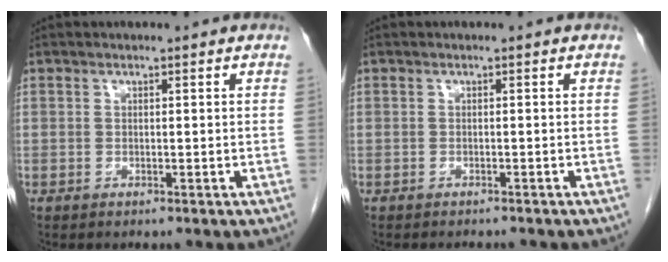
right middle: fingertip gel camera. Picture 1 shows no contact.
{"total": 2.3, "force": [-2.2, 0.4, 0.7], "torque": [-0.014, -0.006, -0.025]}